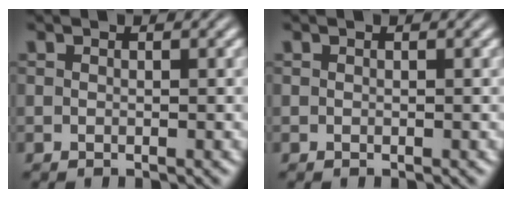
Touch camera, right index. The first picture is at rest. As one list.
[{"total": 0.0}]